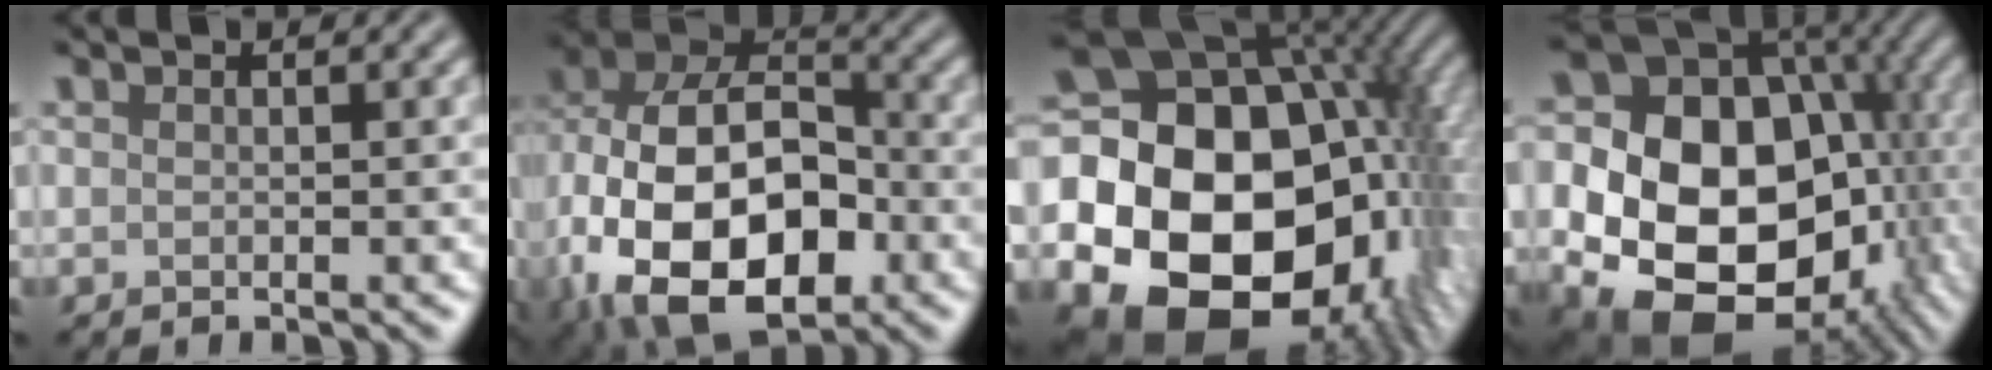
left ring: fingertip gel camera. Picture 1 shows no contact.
{"total": 17.7, "force": [-4.9, 11.5, 12.5], "torque": [-0.226, -0.020, -0.078]}
{"total": 23.7, "force": [-3.6, 17.8, 15.1], "torque": [-0.251, -0.029, -0.085]}
{"total": 22.7, "force": [-3.6, 18.1, 13.2], "torque": [-0.223, -0.014, -0.078]}